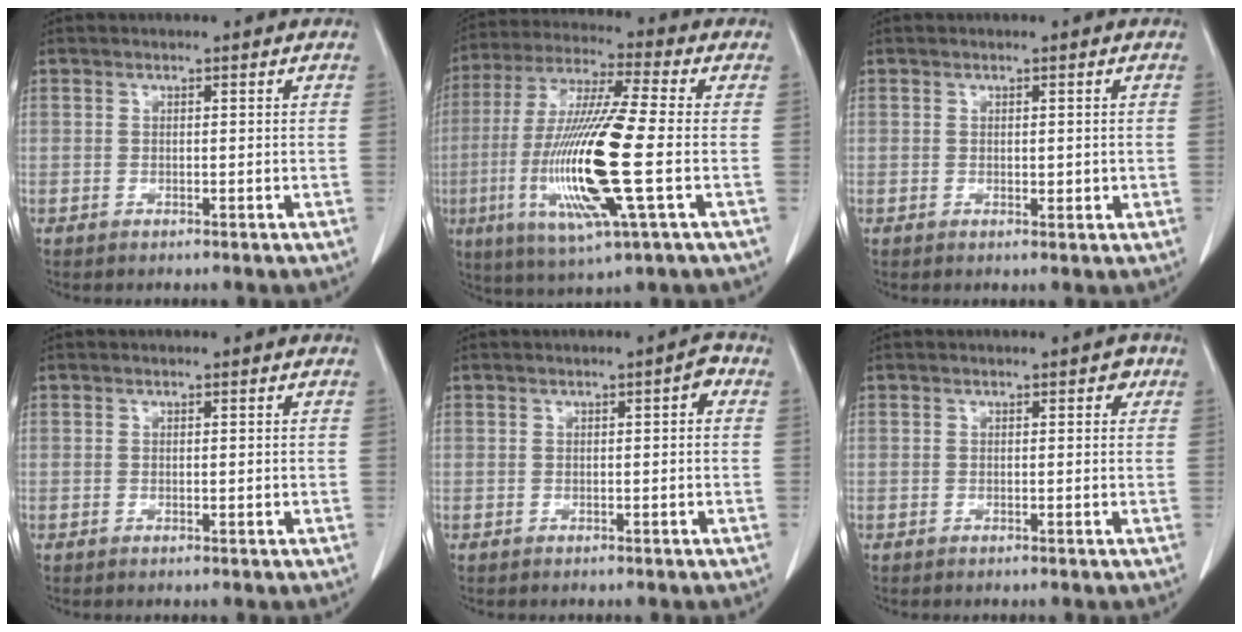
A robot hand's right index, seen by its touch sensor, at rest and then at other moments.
{"total": 18.3, "force": [-3.3, 1.0, 18.0], "torque": [-0.376, -0.016, -0.064]}
{"total": 1.7, "force": [0.1, 0.8, 1.5], "torque": [-0.023, -0.005, 0.005]}
{"total": 0.7, "force": [0.1, 0.2, 0.7], "torque": [-0.014, -0.004, 0.003]}
{"total": 2.3, "force": [0.6, 0.6, 2.1], "torque": [-0.029, 0.008, 0.006]}
{"total": 1.5, "force": [0.8, 0.4, 1.2], "torque": [-0.016, -0.002, 0.010]}